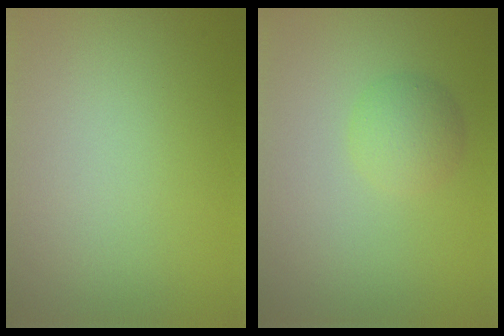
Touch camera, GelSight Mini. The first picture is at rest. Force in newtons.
{"total": 2.3, "press": 2.3, "slide": 0.1}